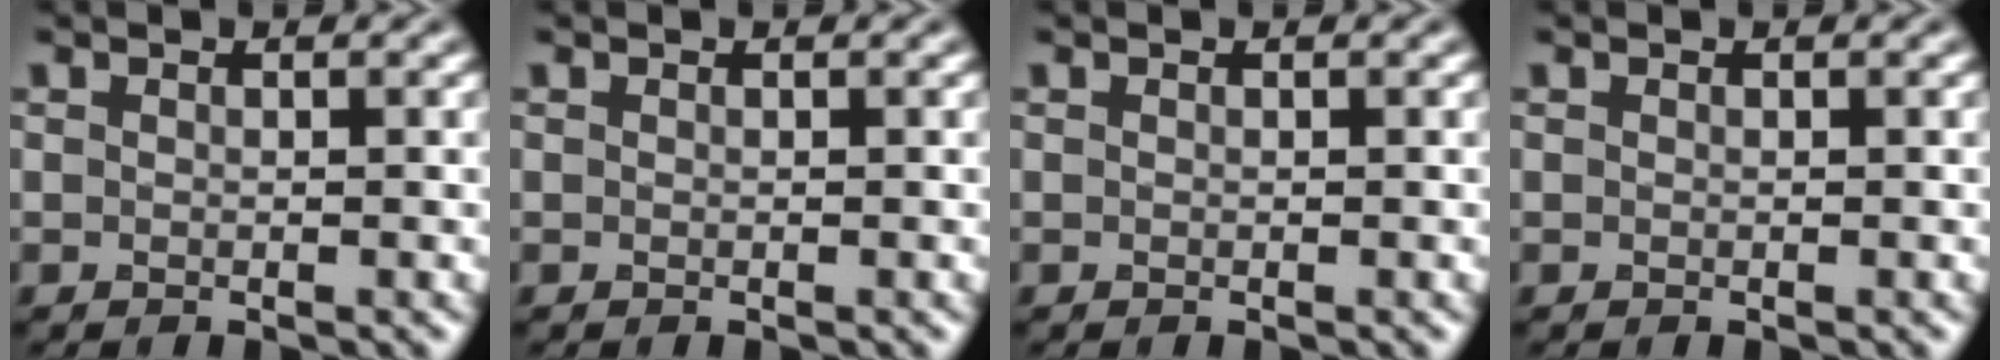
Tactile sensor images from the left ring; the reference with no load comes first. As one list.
[{"total": 0.0}, {"total": 0.0}, {"total": 0.0}]